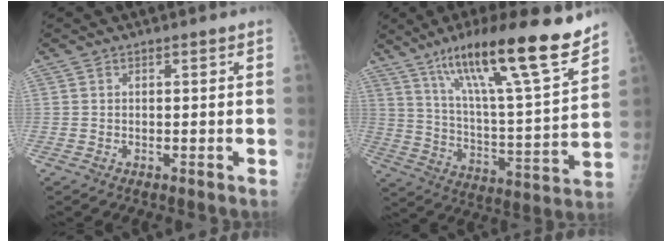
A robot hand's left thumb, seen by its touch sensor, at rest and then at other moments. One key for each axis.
{"total": 23.5, "fx": 16.1, "fy": 2.7, "fz": 16.9, "tx": -0.254, "ty": -0.062, "tz": 0.269}